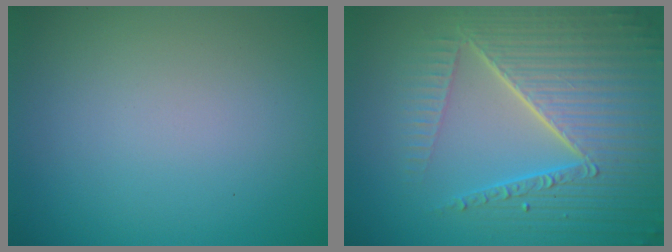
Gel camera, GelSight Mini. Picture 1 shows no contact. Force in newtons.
{"total": 8.5, "press": 5.9, "slide": 6.1}